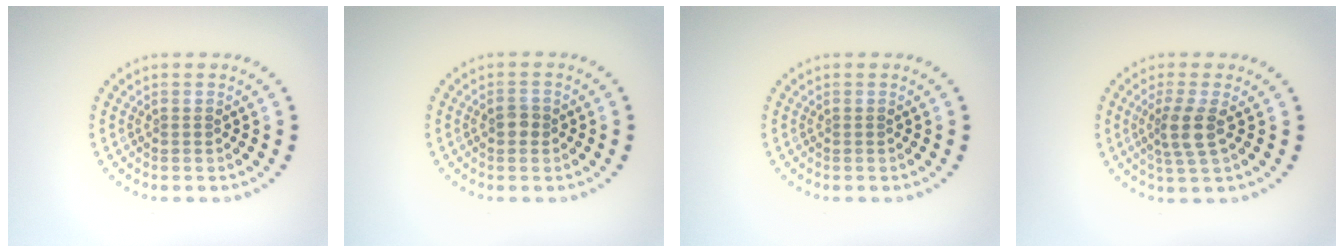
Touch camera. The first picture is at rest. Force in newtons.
{"total": 1.4, "press": 1.4, "slide": 0.1}
{"total": 0.0}
{"total": 2.8, "press": 2.3, "slide": 1.7}